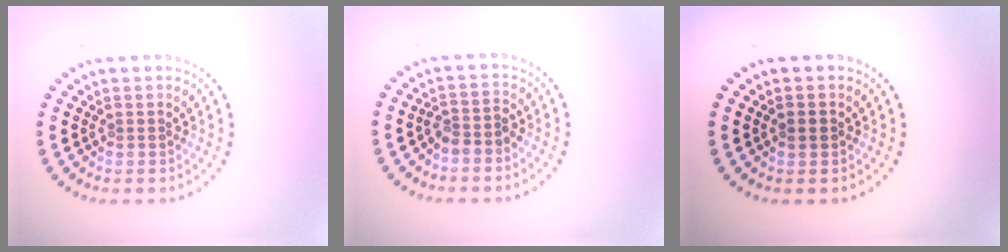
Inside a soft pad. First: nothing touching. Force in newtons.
{"total": 1.9, "press": 1.5, "slide": 1.1}
{"total": 0.7, "press": 0.7, "slide": 0.1}